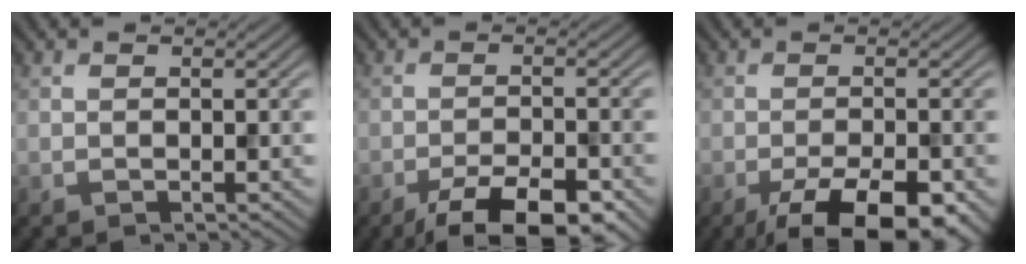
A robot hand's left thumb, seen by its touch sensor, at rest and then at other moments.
{"total": 7.8, "force": [-5.2, 2.4, 5.3], "torque": [-0.080, 0.000, -0.082]}
{"total": 9.1, "force": [-5.4, 2.9, 6.8], "torque": [-0.106, -0.007, -0.080]}